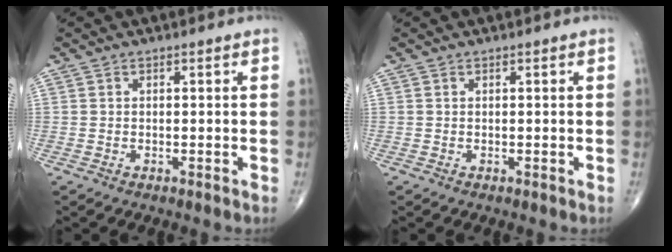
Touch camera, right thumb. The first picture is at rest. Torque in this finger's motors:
{"motor_torque": [0.16, 0.10, 0.04, 0.15, 0.06]}